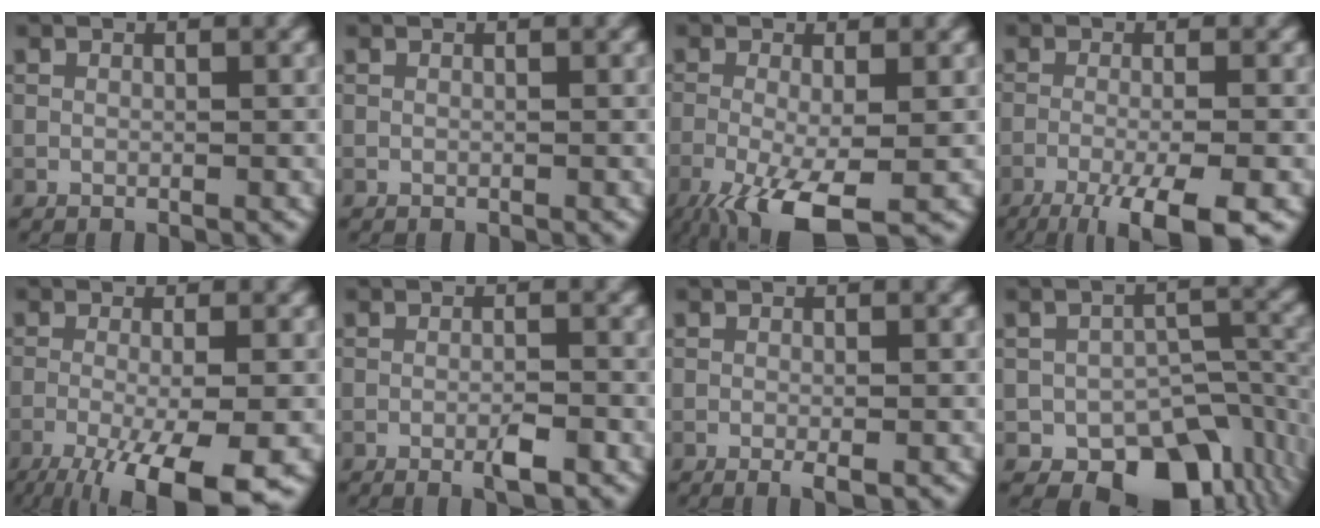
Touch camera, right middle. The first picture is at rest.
{"total": 0.0}
{"total": 7.5, "force": [-3.7, 2.1, 6.2], "torque": [-0.125, -0.017, -0.067]}
{"total": 8.5, "force": [-5.1, 2.1, 6.4], "torque": [-0.091, -0.018, -0.083]}
{"total": 10.3, "force": [-5.5, 2.8, 8.3], "torque": [-0.136, -0.018, -0.089]}
{"total": 2.3, "force": [-1.1, 0.4, 2.0], "torque": [-0.032, 0.000, -0.020]}
{"total": 1.4, "force": [-0.6, 0.2, 1.3], "torque": [-0.019, -0.006, -0.010]}
{"total": 10.3, "force": [-6.1, 6.5, 5.3], "torque": [-0.056, -0.019, -0.081]}